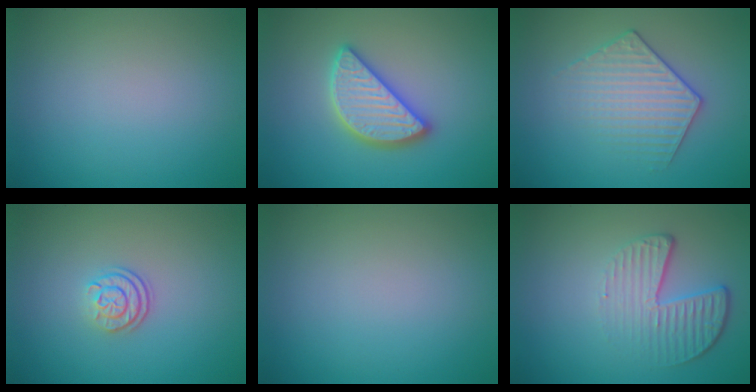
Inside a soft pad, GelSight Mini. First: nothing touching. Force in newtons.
{"total": 4.7, "press": 4.7, "slide": 0.4}
{"total": 3.5, "press": 3.2, "slide": 1.4}
{"total": 2.5, "press": 1.8, "slide": 1.6}
{"total": 0.0}
{"total": 4.5, "press": 3.0, "slide": 3.3}